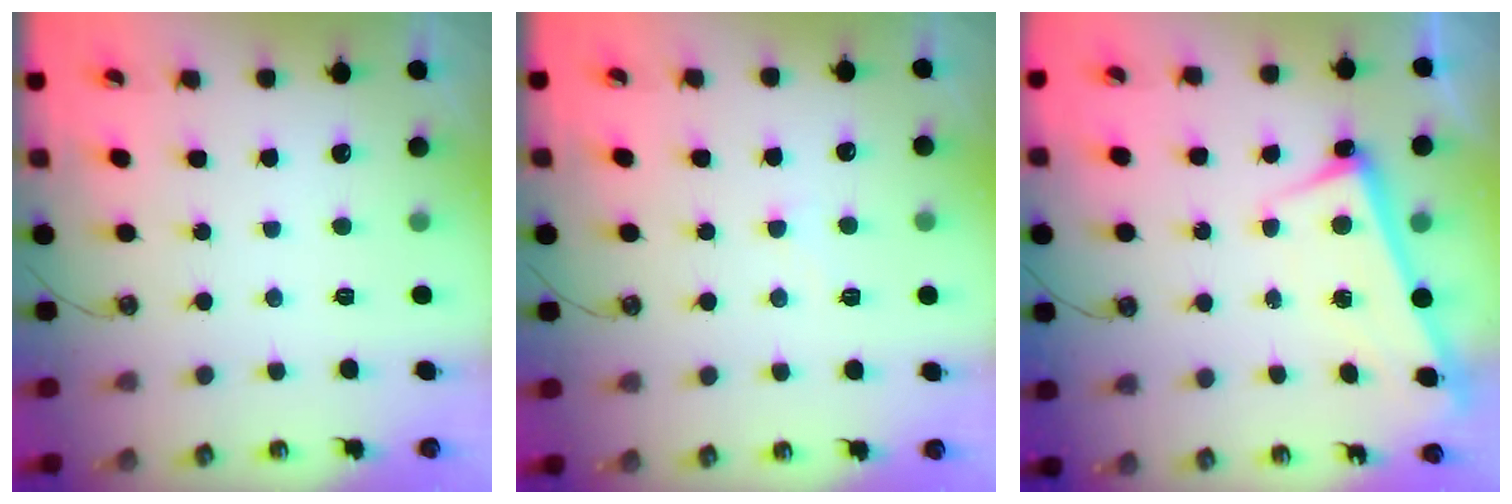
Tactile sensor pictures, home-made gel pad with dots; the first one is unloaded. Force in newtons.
{"total": 1.9, "press": 1.9, "slide": 0.4}
{"total": 2.8, "press": 2.8, "slide": 0.4}